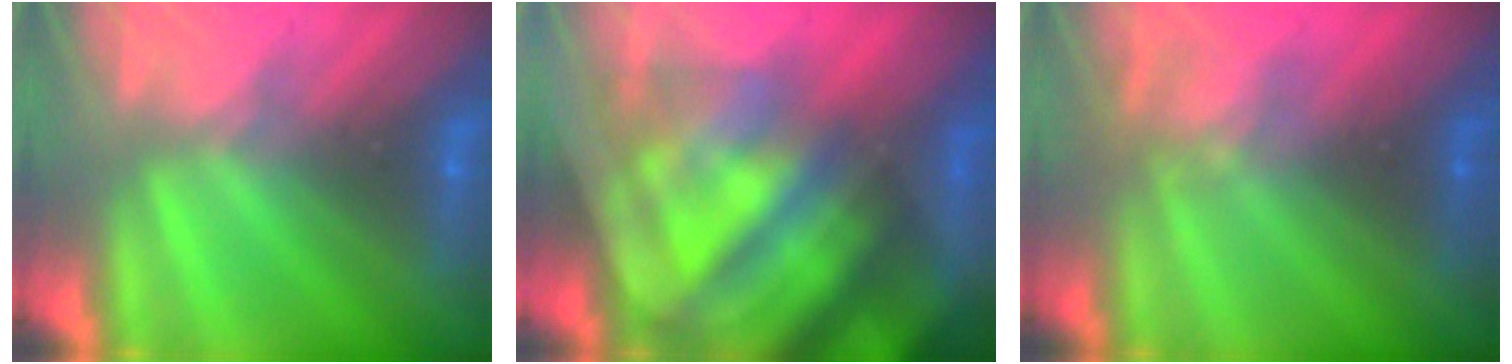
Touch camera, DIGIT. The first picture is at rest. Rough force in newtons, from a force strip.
{"total": 7.6}
{"total": 2.6}